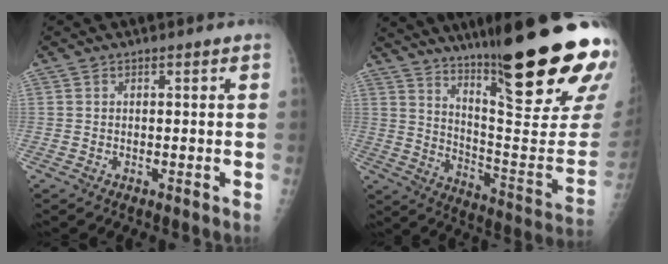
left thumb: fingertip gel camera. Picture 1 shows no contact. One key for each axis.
{"total": 30.1, "fx": 18.3, "fy": 4.6, "fz": 23.4, "tx": -0.275, "ty": -0.081, "tz": 0.277}